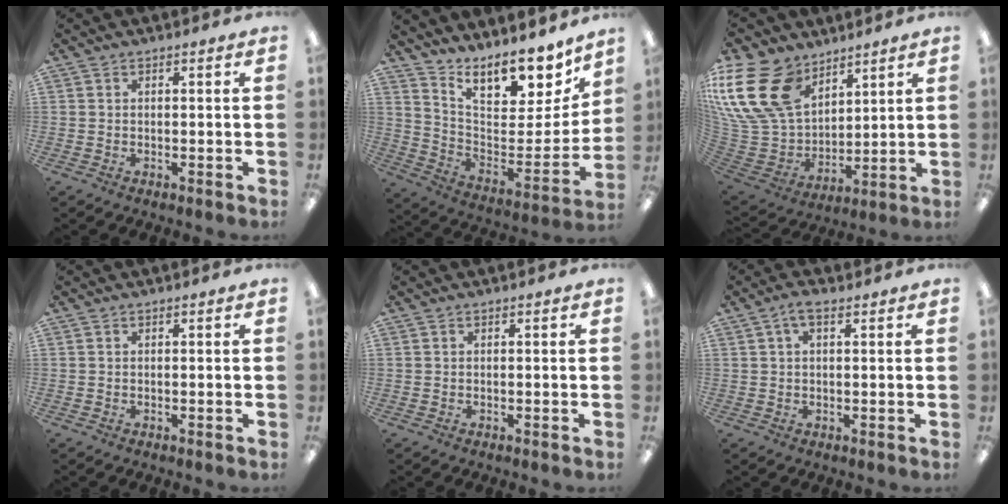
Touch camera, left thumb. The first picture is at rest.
{"total": 14.3, "force": [12.3, 5.2, 5.3], "torque": [-0.058, -0.122, 0.210]}
{"total": 22.6, "force": [11.4, 15.4, 11.9], "torque": [-0.298, -0.058, 0.211]}
{"total": 0.0}
{"total": 0.0}
{"total": 3.6, "force": [1.8, 1.4, 2.8], "torque": [-0.050, 0.001, 0.029]}